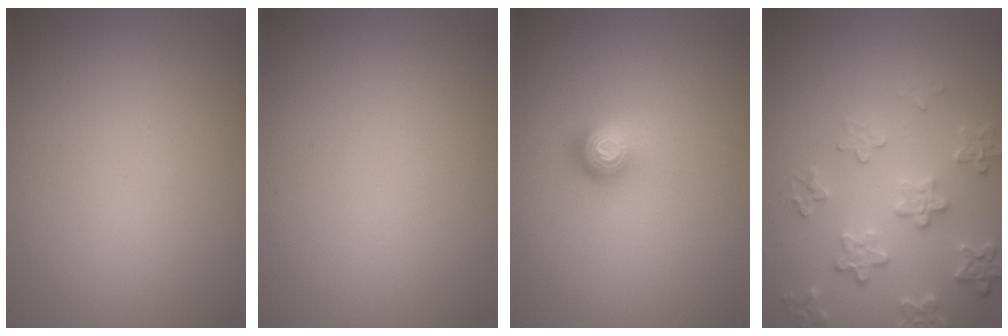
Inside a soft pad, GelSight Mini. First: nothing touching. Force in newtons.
{"total": 0.0}
{"total": 1.9, "press": 1.4, "slide": 1.3}
{"total": 3.4, "press": 3.4, "slide": 0.2}